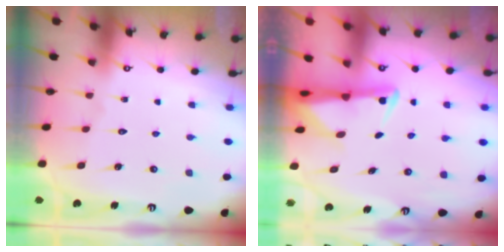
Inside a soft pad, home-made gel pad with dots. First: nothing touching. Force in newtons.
{"total": 2.5, "press": 2.5, "slide": 0.5}